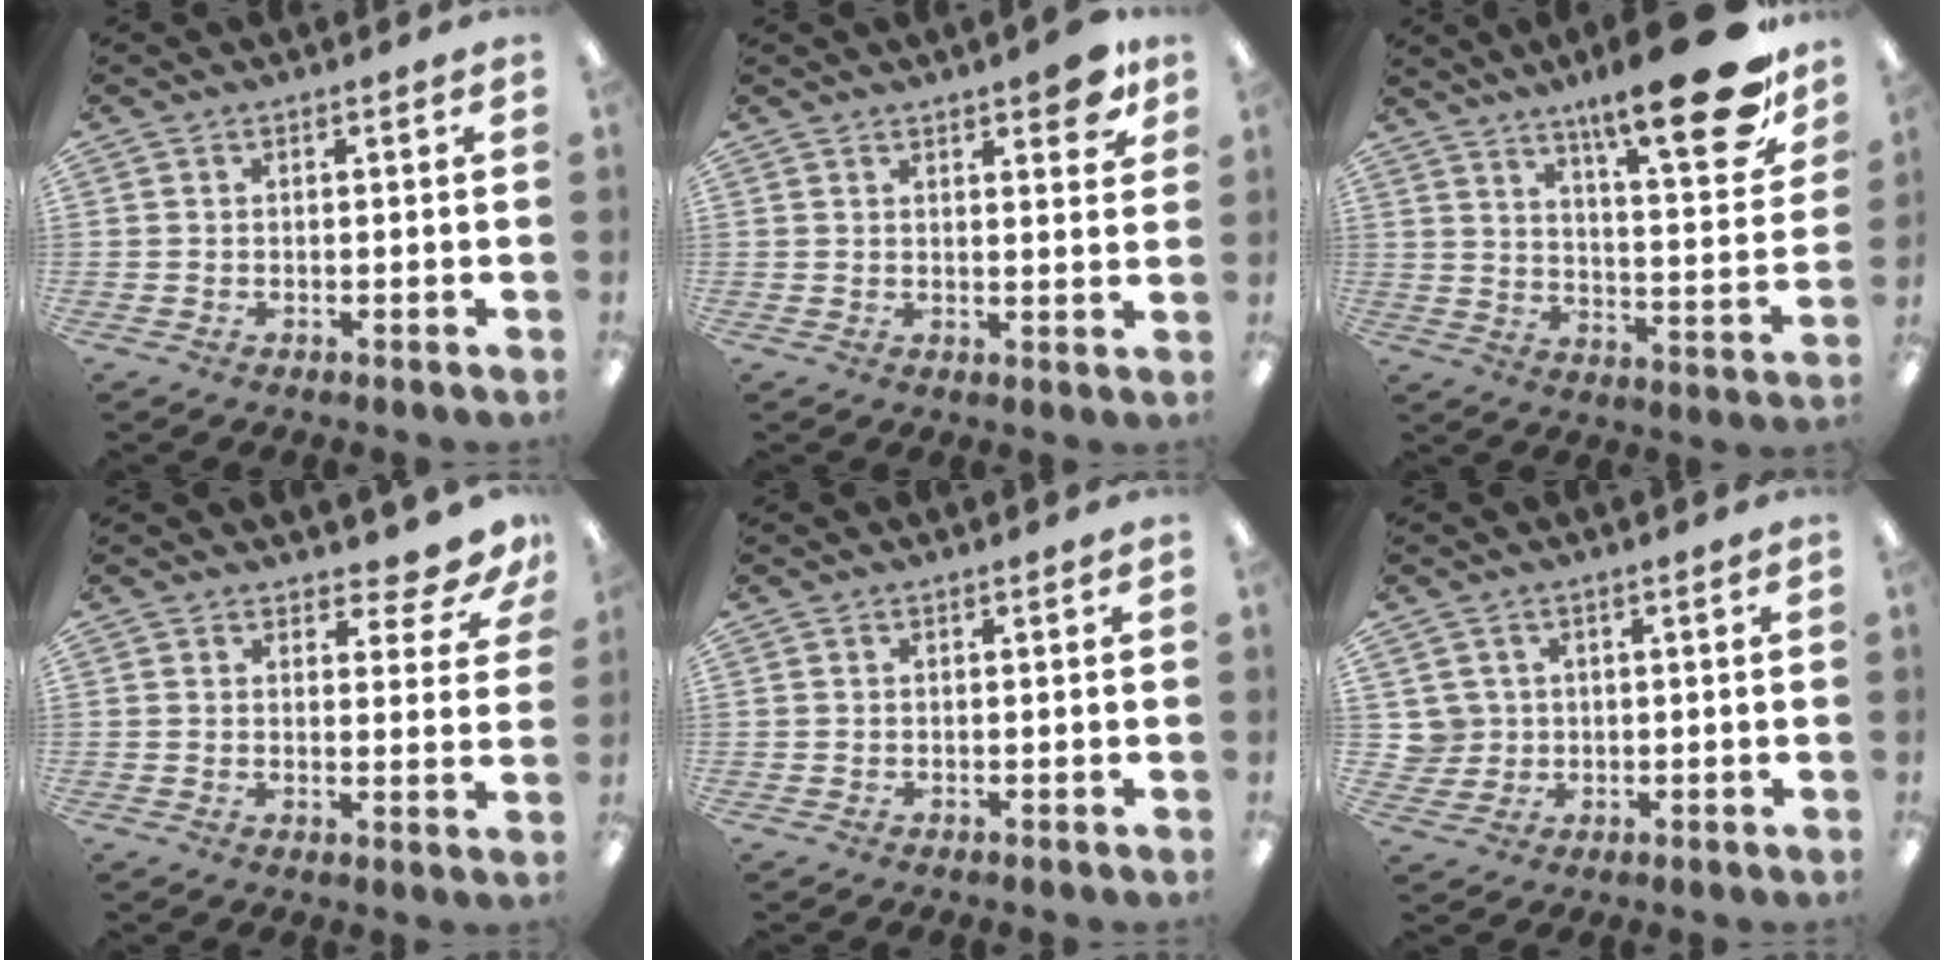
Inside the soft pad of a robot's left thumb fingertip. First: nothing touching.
{"total": 6.7, "force": [4.8, 2.0, 4.2], "torque": [-0.047, -0.026, 0.075]}
{"total": 22.8, "force": [14.8, 5.9, 16.3], "torque": [-0.231, -0.103, 0.231]}
{"total": 6.2, "force": [5.2, 1.9, 2.7], "torque": [-0.025, -0.036, 0.090]}
{"total": 0.0}
{"total": 4.2, "force": [1.3, 3.9, 0.1], "torque": [-0.008, 0.007, 0.026]}